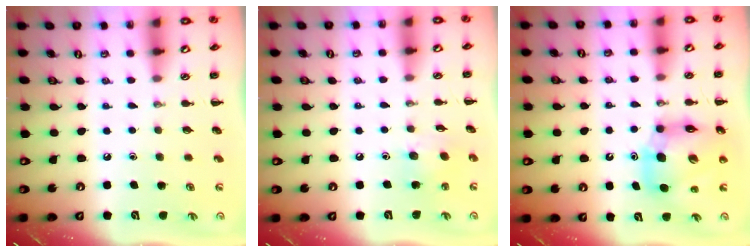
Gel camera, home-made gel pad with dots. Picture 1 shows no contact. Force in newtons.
{"total": 5.2, "press": 5.1, "slide": 0.8}
{"total": 11.5, "press": 11.0, "slide": 3.1}